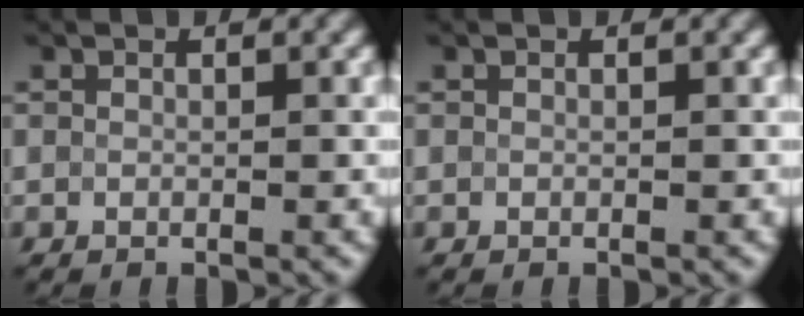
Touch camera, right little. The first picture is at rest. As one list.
[{"total": 0.0}]